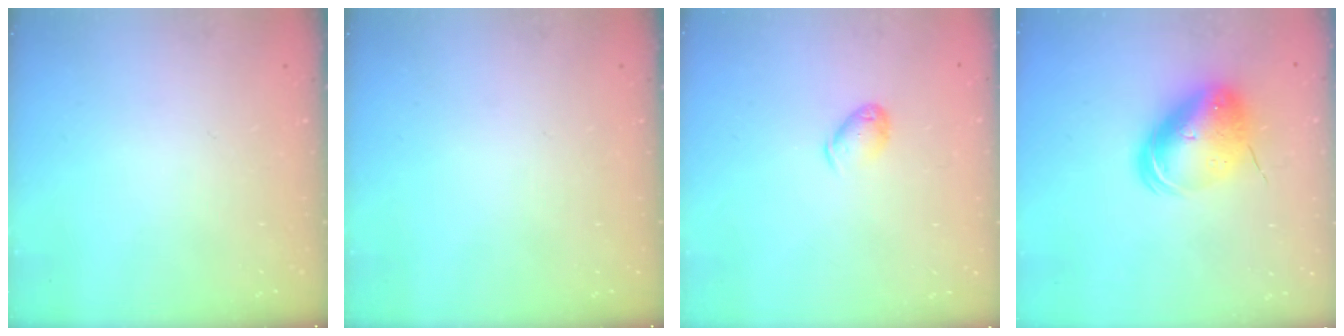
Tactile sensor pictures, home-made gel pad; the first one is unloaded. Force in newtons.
{"total": 0.0}
{"total": 5.3, "press": 5.2, "slide": 0.8}
{"total": 10.9, "press": 10.7, "slide": 2.0}